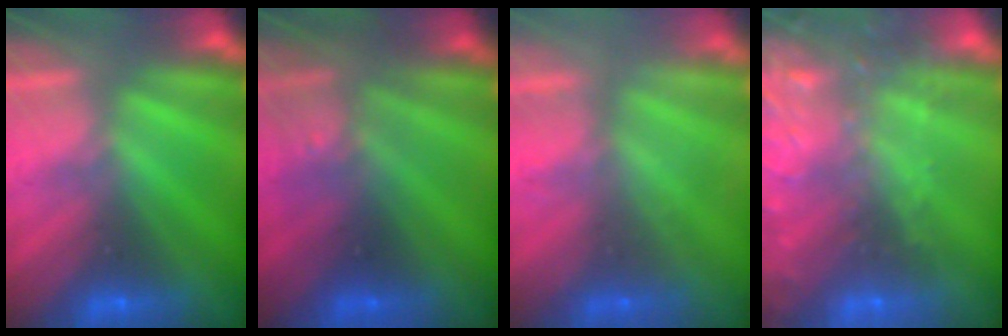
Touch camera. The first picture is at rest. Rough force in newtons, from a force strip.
{"total": 2.7}
{"total": 2.3}
{"total": 6.2}